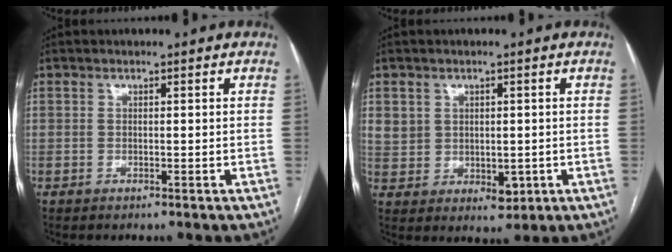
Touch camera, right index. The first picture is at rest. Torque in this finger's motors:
{"motor_torque": [-0.07, -0.01, 0.07, 0.04]}